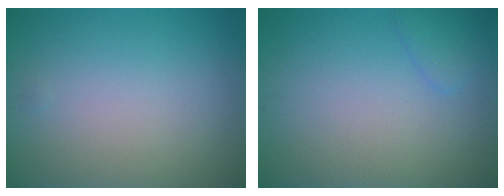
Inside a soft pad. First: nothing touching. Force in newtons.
{"total": 1.3, "press": 1.3, "slide": 0.1}